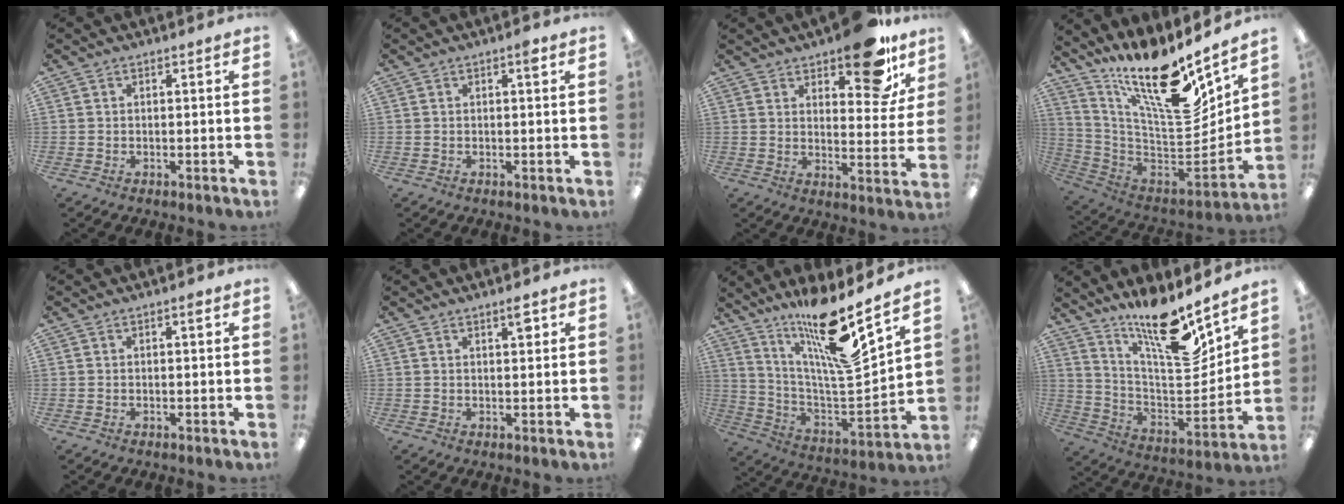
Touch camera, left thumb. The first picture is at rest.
{"total": 2.0, "force": [0.9, 0.4, 1.7], "torque": [-0.020, -0.003, 0.011]}
{"total": 14.3, "force": [10.2, 5.9, 8.2], "torque": [-0.099, -0.062, 0.172]}
{"total": 19.6, "force": [13.4, 5.6, 13.1], "torque": [-0.212, -0.116, 0.223]}
{"total": 1.4, "force": [0.8, 0.3, 1.0], "torque": [-0.014, -0.002, 0.011]}
{"total": 3.0, "force": [2.1, 0.8, 2.1], "torque": [-0.029, -0.004, 0.032]}
{"total": 18.4, "force": [14.1, 2.2, 11.6], "torque": [-0.210, -0.110, 0.229]}
{"total": 17.6, "force": [14.2, 3.9, 9.6], "torque": [-0.173, -0.113, 0.243]}